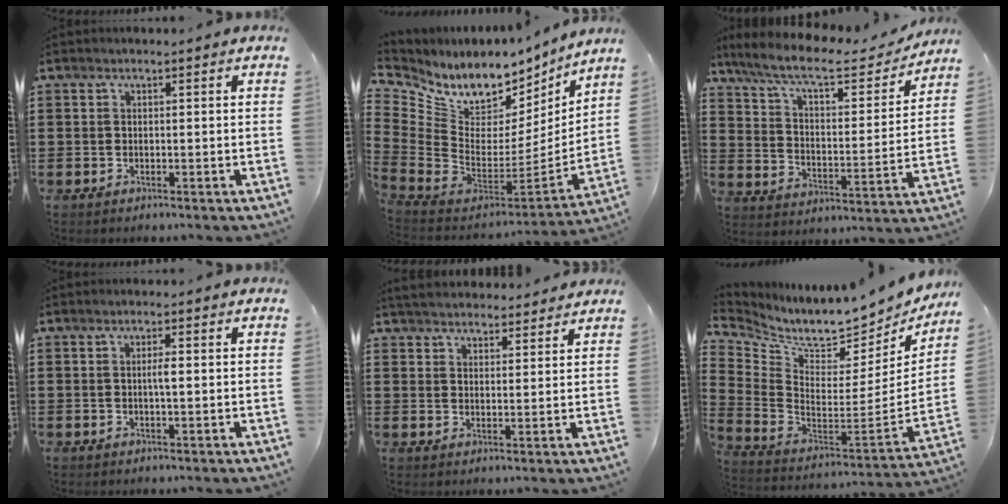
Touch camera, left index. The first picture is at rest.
{"total": 8.1, "force": [6.1, 4.2, 3.2], "torque": [-0.110, -0.075, 0.105]}
{"total": 8.7, "force": [7.1, 1.9, 4.7], "torque": [-0.119, -0.037, 0.119]}
{"total": 1.5, "force": [-0.1, 0.2, 1.4], "torque": [-0.028, -0.001, -0.003]}
{"total": 3.5, "force": [3.5, 0.7, 0.0], "torque": [-0.012, -0.009, 0.064]}
{"total": 7.1, "force": [6.5, 1.3, 2.6], "torque": [-0.075, -0.078, 0.103]}